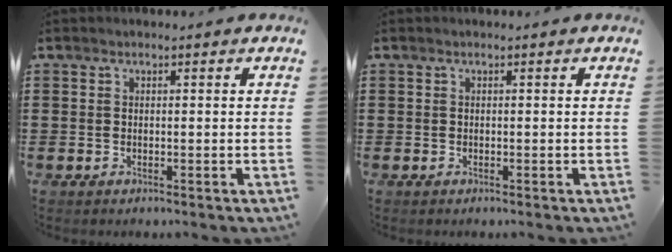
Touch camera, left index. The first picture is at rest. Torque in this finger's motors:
{"motor_torque": [0.00, 0.00, 0.00, 0.00]}